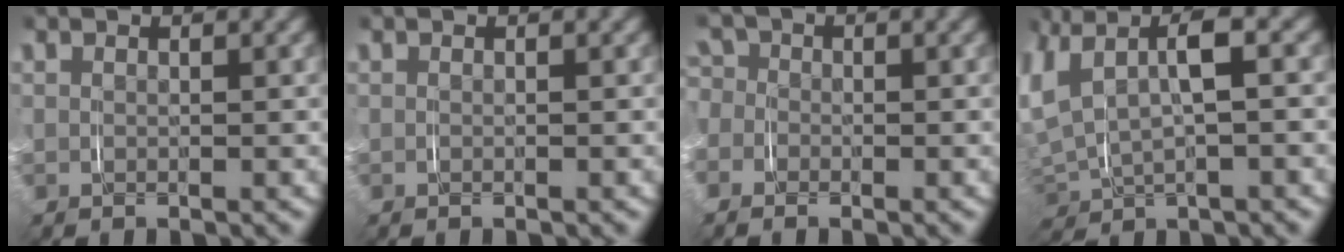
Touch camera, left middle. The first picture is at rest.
{"total": 0.0}
{"total": 4.8, "force": [-0.7, 4.6, 1.4], "torque": [-0.053, -0.004, -0.027]}
{"total": 9.2, "force": [0.0, 6.9, 6.0], "torque": [-0.163, -0.008, -0.006]}